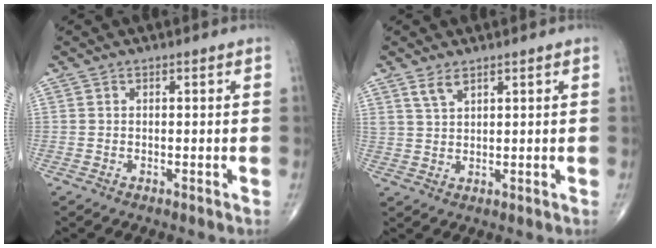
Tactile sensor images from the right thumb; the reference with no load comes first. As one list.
[{"total": 2.9, "force": [2.1, 1.1, 1.7], "torque": [-0.034, -0.009, 0.048]}]